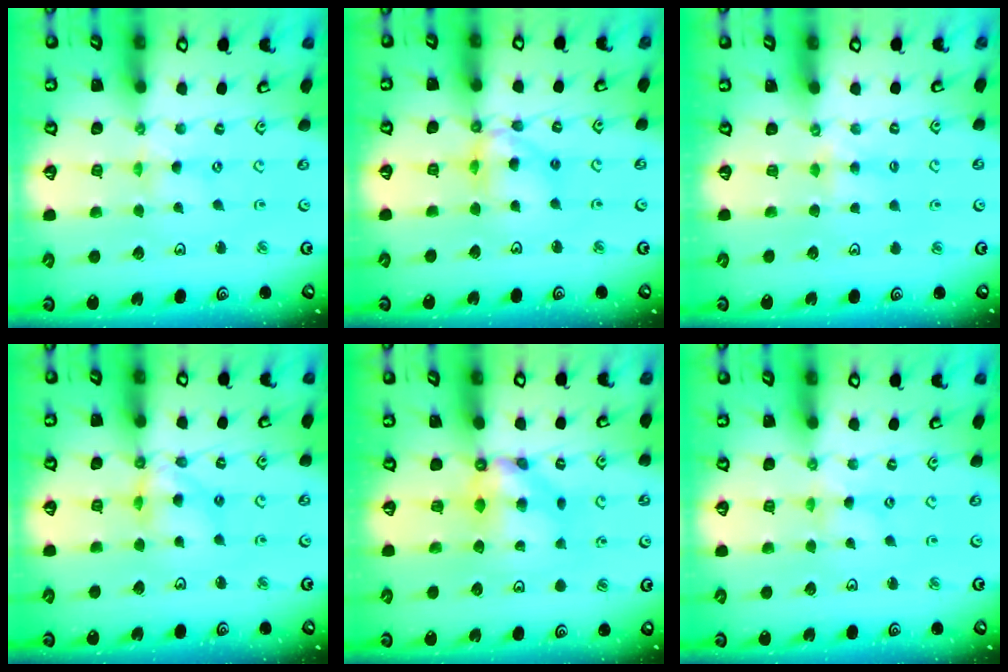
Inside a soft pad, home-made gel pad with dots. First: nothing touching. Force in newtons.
{"total": 11.5, "press": 11.4, "slide": 1.1}
{"total": 3.7, "press": 3.7, "slide": 0.4}
{"total": 11.2, "press": 11.2, "slide": 1.1}
{"total": 6.6, "press": 6.6, "slide": 0.6}
{"total": 1.7, "press": 1.7, "slide": 0.3}